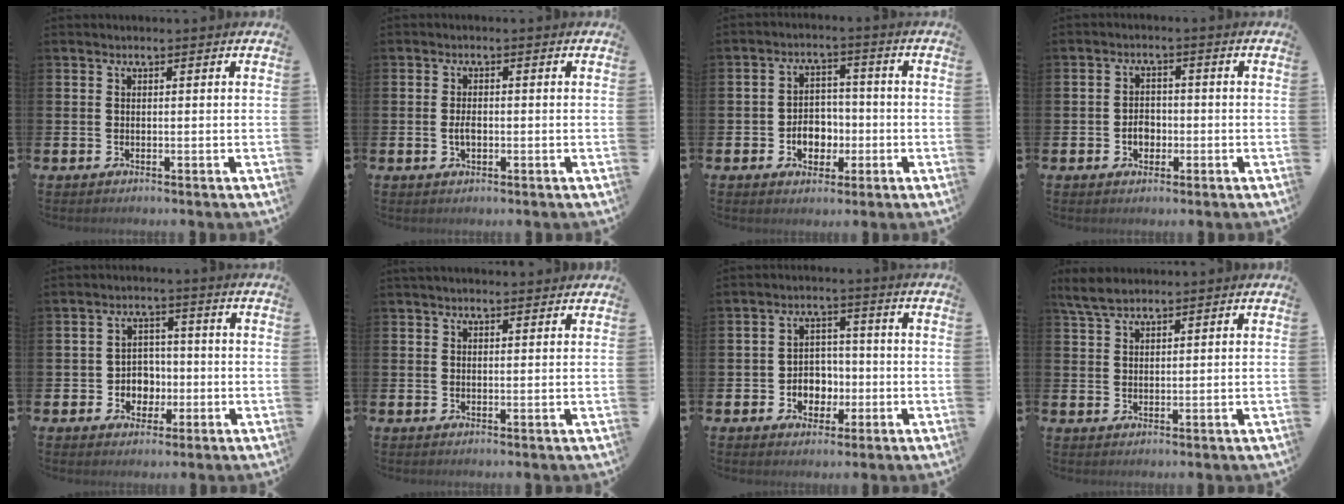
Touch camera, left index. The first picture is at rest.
{"total": 1.9, "force": [-0.3, 1.1, 1.6], "torque": [-0.029, 0.004, -0.008]}
{"total": 4.7, "force": [-1.5, 3.7, 2.5], "torque": [-0.039, 0.002, -0.037]}
{"total": 2.9, "force": [-0.9, 2.2, 1.6], "torque": [-0.025, 0.000, -0.021]}
{"total": 3.8, "force": [-0.8, 3.6, 1.0], "torque": [-0.024, 0.001, -0.024]}
{"total": 1.8, "force": [1.7, 0.3, 0.4], "torque": [-0.009, -0.001, 0.031]}
{"total": 4.1, "force": [-1.1, 3.6, 1.5], "torque": [-0.031, 0.004, -0.030]}
{"total": 4.1, "force": [3.5, 1.2, 1.7], "torque": [-0.041, -0.004, 0.064]}